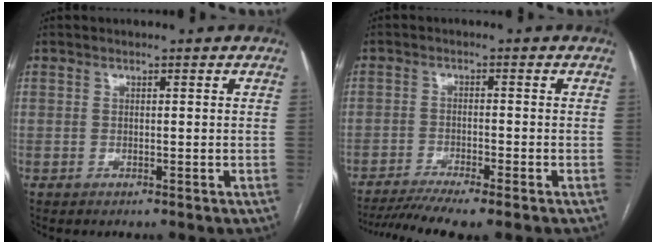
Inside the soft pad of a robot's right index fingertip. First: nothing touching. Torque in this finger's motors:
{"motor_torque": [1.12, -1.02, 0.43, 0.09]}